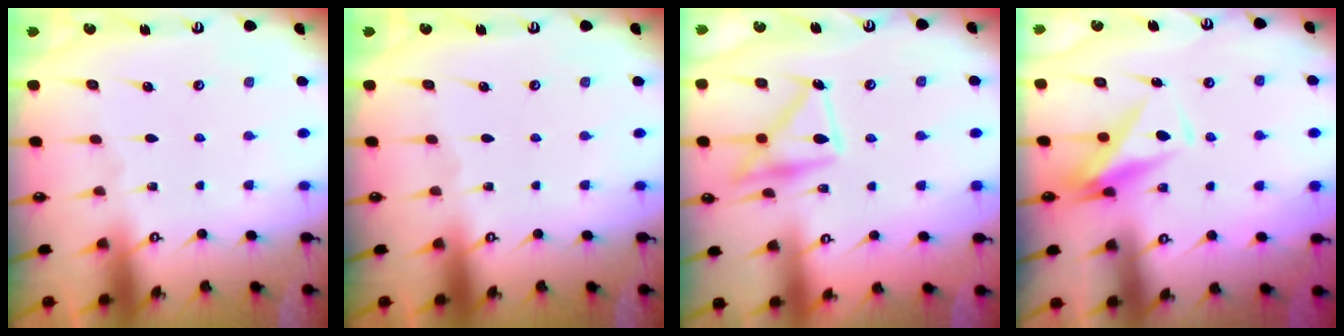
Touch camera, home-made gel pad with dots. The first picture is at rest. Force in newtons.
{"total": 0.0}
{"total": 18.0, "press": 18.0, "slide": 1.1}
{"total": 9.3, "press": 9.2, "slide": 1.6}